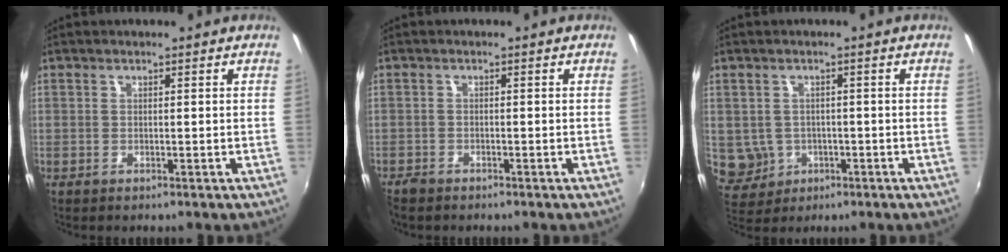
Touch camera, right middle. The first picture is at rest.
{"total": 2.0, "force": [-1.8, 0.8, 0.4], "torque": [-0.016, -0.006, -0.037]}
{"total": 5.3, "force": [-0.9, 5.0, 1.5], "torque": [-0.043, 0.003, 0.001]}